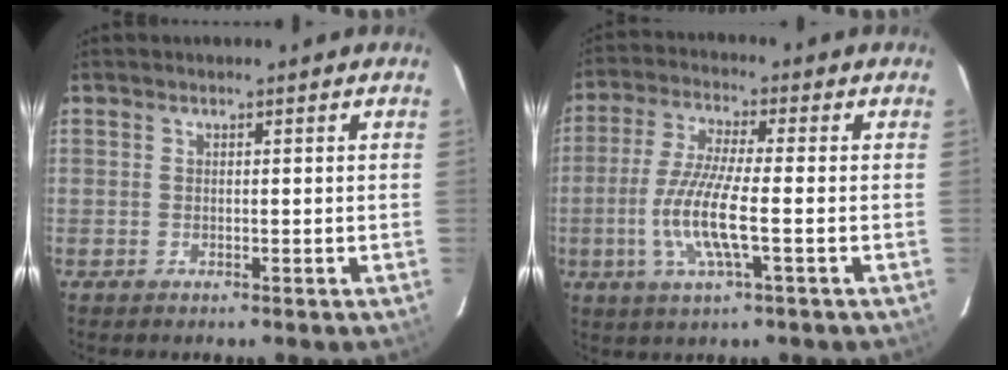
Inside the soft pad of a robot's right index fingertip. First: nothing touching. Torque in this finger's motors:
{"motor_torque": [0.46, -0.27, 0.46, 0.18]}